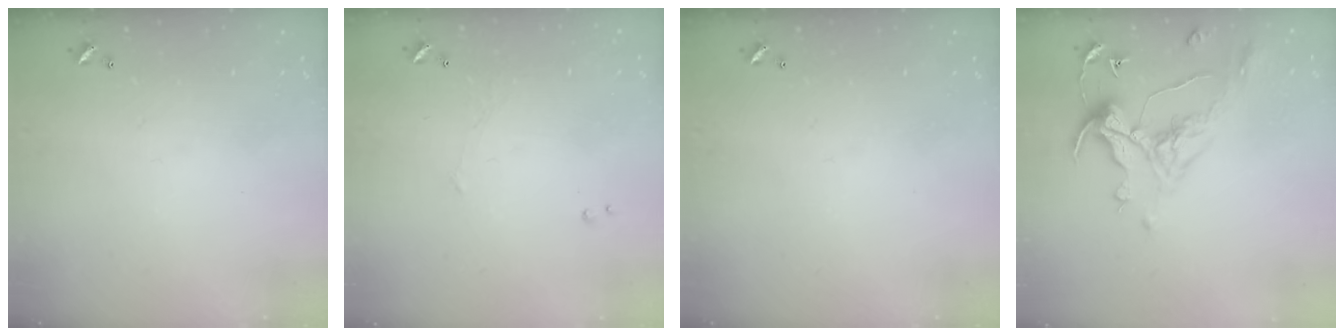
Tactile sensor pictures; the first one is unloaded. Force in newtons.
{"total": 0.9, "press": 0.7, "slide": 0.5}
{"total": 0.0}
{"total": 1.0, "press": 0.2, "slide": 1.0}